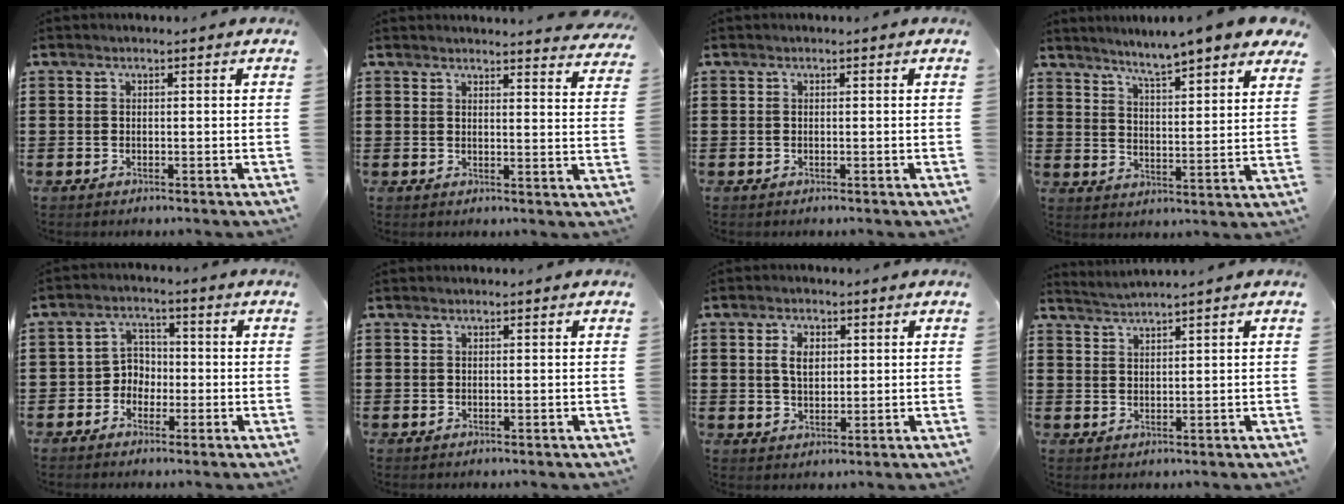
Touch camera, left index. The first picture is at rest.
{"total": 3.1, "force": [3.0, -0.5, 0.4], "torque": [-0.011, -0.019, 0.054]}
{"total": 0.0}
{"total": 5.3, "force": [4.9, -0.7, 1.9], "torque": [-0.062, -0.034, 0.078]}
{"total": 3.8, "force": [-1.8, 3.2, 0.9], "torque": [-0.030, 0.011, -0.042]}
{"total": 0.0}
{"total": 3.8, "force": [1.1, 2.3, 2.8], "torque": [-0.054, 0.008, 0.016]}
{"total": 1.8, "force": [1.7, -0.7, 0.1], "torque": [-0.006, -0.002, 0.032]}